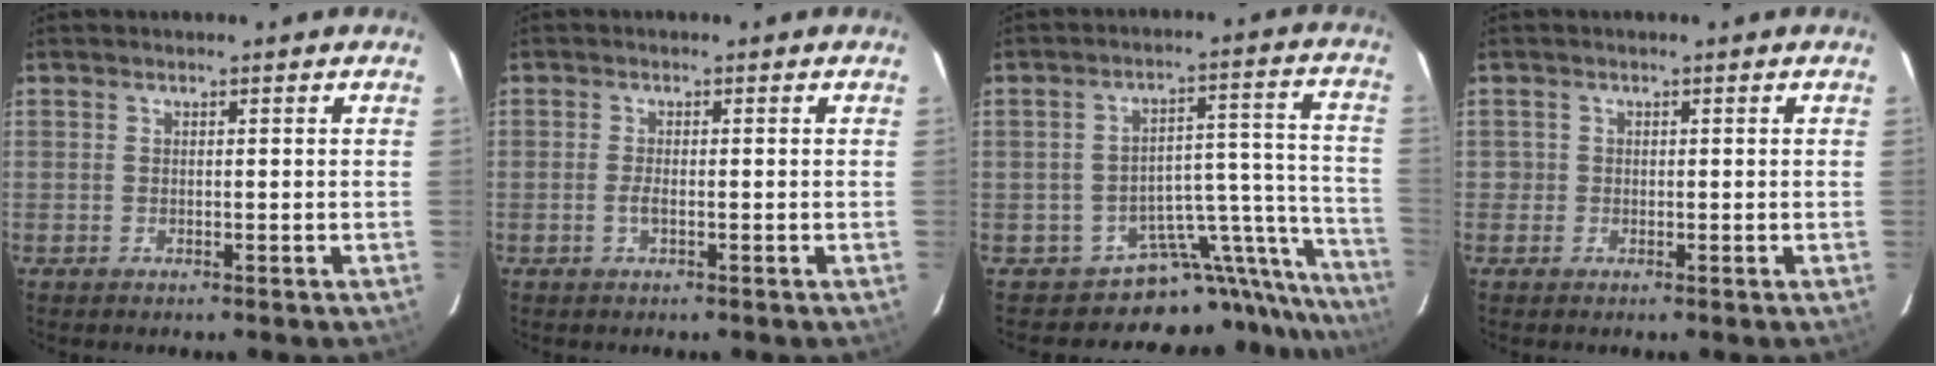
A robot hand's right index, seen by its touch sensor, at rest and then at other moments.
{"total": 1.5, "force": [-0.5, 0.3, 1.4], "torque": [-0.029, -0.001, -0.010]}
{"total": 16.6, "force": [-15.6, 5.5, 1.9], "torque": [0.016, 0.066, -0.228]}
{"total": 1.2, "force": [-0.3, 1.1, -0.1], "torque": [0.002, 0.001, -0.006]}